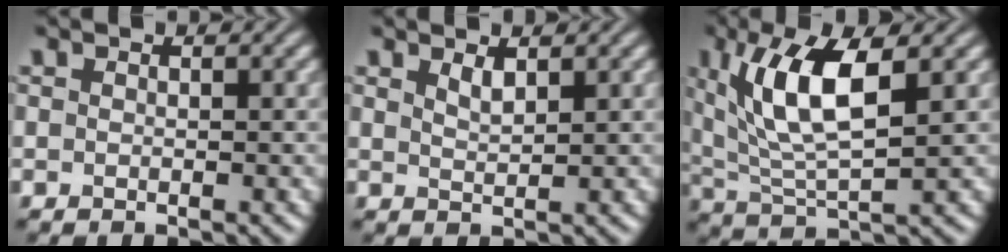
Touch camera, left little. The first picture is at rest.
{"total": 1.3, "force": [1.0, 0.3, 0.8], "torque": [-0.017, -0.001, 0.021]}
{"total": 8.2, "force": [2.7, 2.8, 7.2], "torque": [-0.146, 0.001, 0.050]}